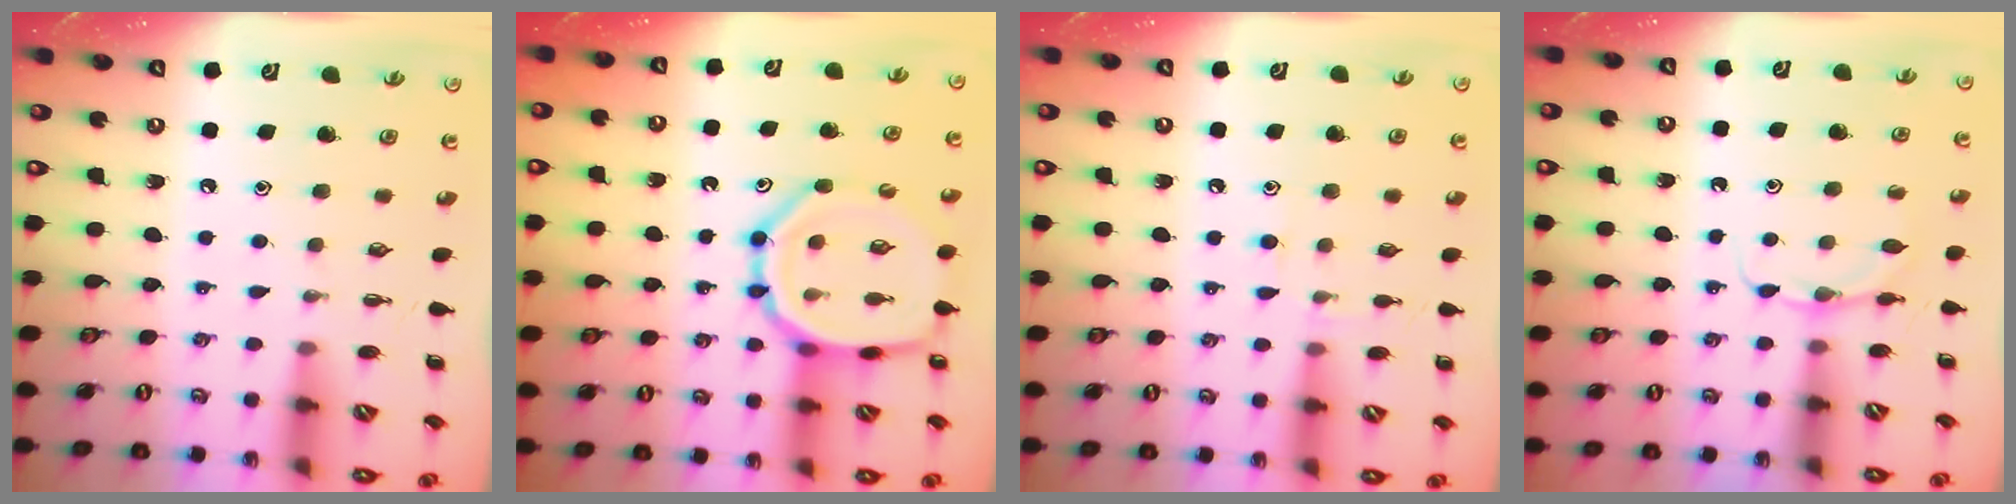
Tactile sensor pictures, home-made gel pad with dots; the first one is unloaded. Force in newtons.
{"total": 15.5, "press": 15.2, "slide": 2.8}
{"total": 7.4, "press": 7.2, "slide": 1.7}
{"total": 5.5, "press": 5.3, "slide": 1.5}